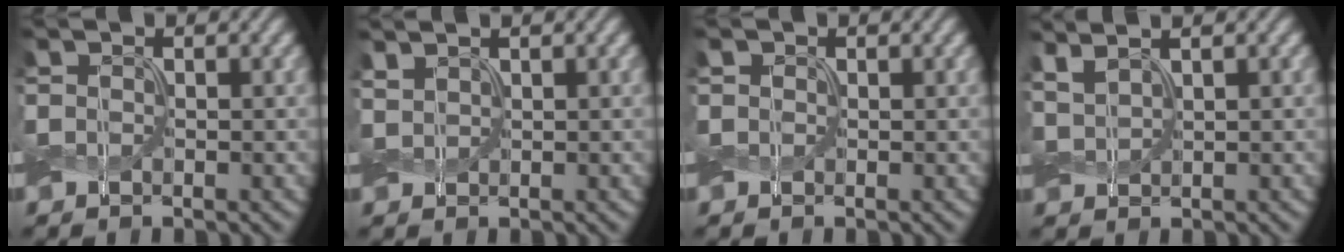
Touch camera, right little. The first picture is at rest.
{"total": 1.1, "force": [0.9, 0.4, 0.4], "torque": [-0.012, 0.005, 0.019]}
{"total": 0.6, "force": [0.3, 0.5, 0.2], "torque": [-0.003, 0.002, 0.004]}
{"total": 2.8, "force": [2.0, 0.9, 1.8], "torque": [-0.053, 0.017, 0.036]}